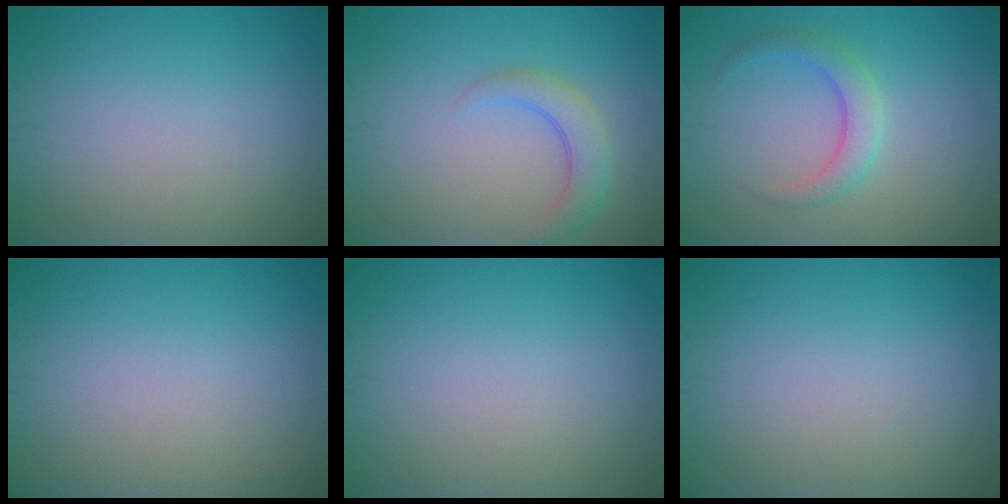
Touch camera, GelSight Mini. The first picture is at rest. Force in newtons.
{"total": 3.0, "press": 3.0, "slide": 0.3}
{"total": 2.7, "press": 2.7, "slide": 0.2}
{"total": 0.0}
{"total": 0.0}
{"total": 0.0}